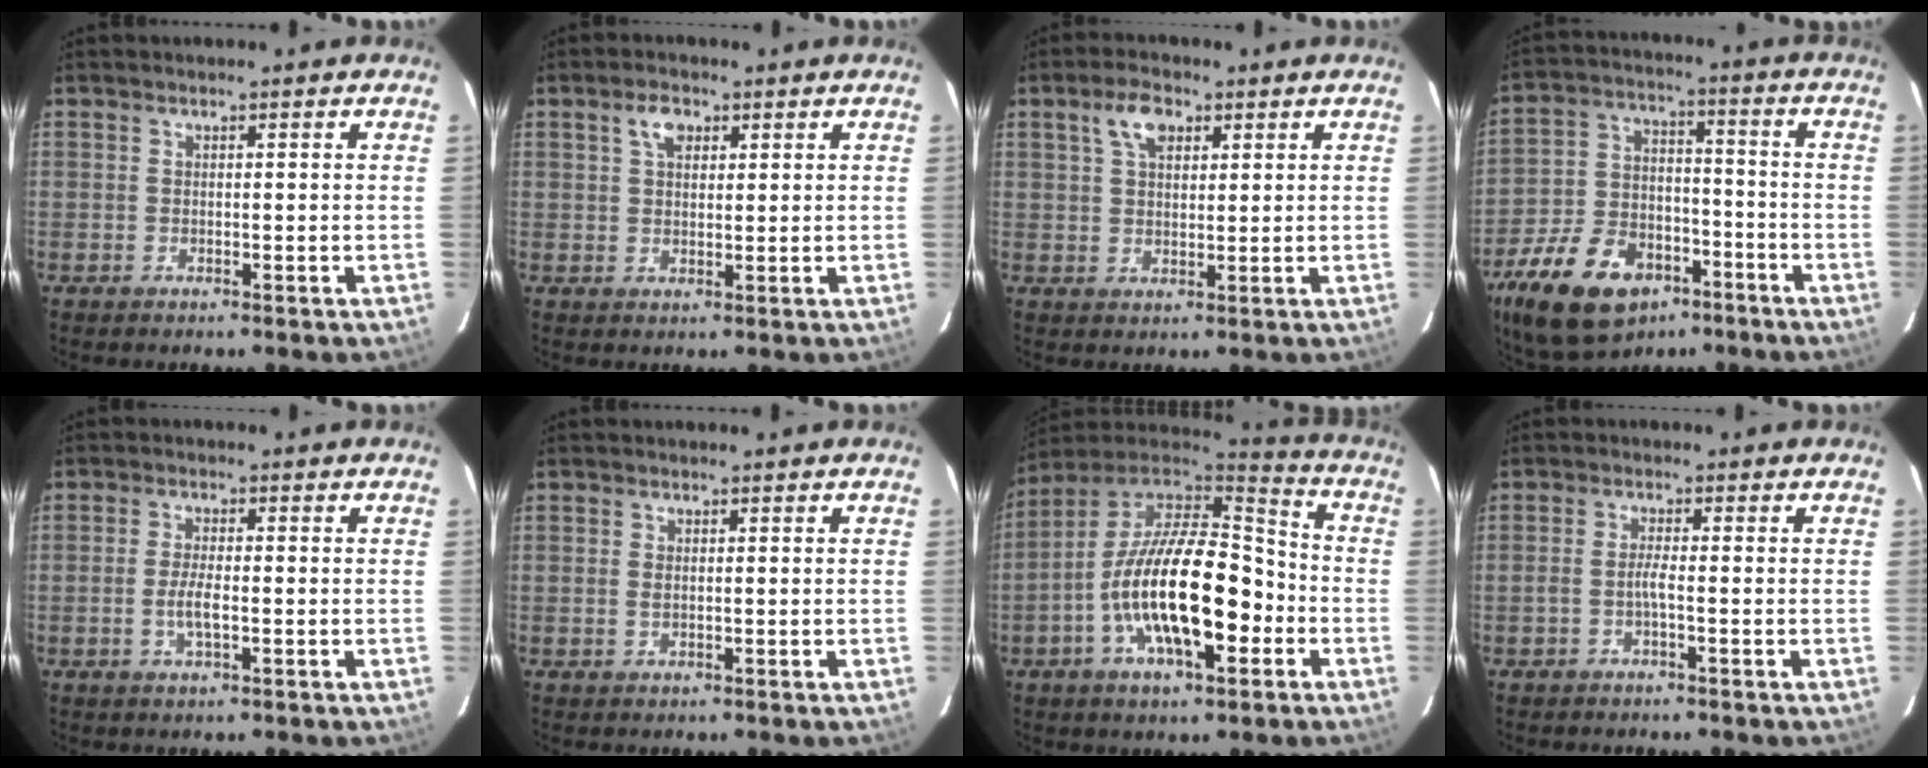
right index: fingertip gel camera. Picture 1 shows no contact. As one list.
[{"total": 3.6, "force": [1.7, 2.2, 2.3], "torque": [-0.040, 0.010, 0.031]}, {"total": 5.3, "force": [2.6, 2.9, 3.6], "torque": [-0.067, 0.014, 0.047]}, {"total": 21.0, "force": [-12.4, 12.4, 11.6], "torque": [-0.257, 0.000, -0.200]}, {"total": 3.4, "force": [-1.0, 0.8, 3.2], "torque": [-0.065, -0.003, -0.018]}, {"total": 0.9, "force": [0.0, 0.5, 0.7], "torque": [-0.016, -0.001, 0.002]}, {"total": 21.3, "force": [-6.2, 8.5, 18.5], "torque": [-0.344, -0.005, -0.114]}, {"total": 1.7, "force": [-0.9, -0.3, 1.4], "torque": [-0.030, 0.001, -0.018]}]